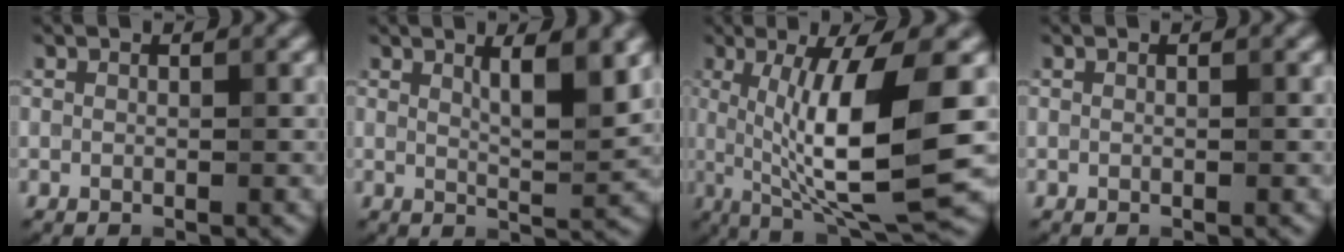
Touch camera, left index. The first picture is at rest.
{"total": 4.5, "force": [2.0, 1.0, 3.9], "torque": [-0.054, -0.005, 0.031]}
{"total": 10.9, "force": [0.4, 2.4, 10.6], "torque": [-0.162, -0.008, 0.013]}
{"total": 0.0}